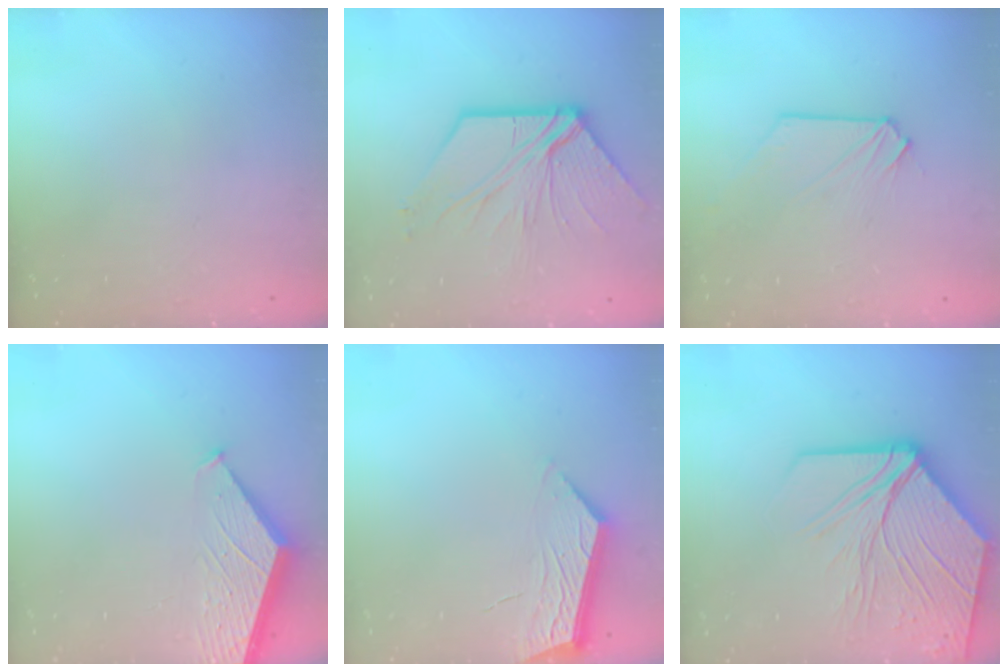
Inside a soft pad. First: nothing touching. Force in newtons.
{"total": 9.7, "press": 9.7, "slide": 0.4}
{"total": 0.0}
{"total": 1.9, "press": 1.9, "slide": 0.2}
{"total": 4.8, "press": 4.8, "slide": 0.5}
{"total": 16.7, "press": 16.6, "slide": 1.7}